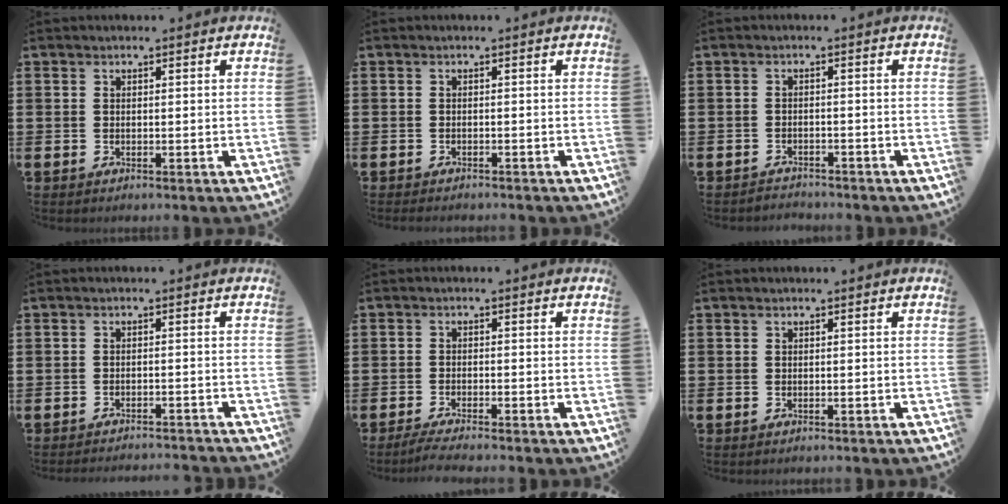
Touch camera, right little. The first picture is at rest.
{"total": 0.6, "force": [-0.6, 0.0, 0.0], "torque": [-0.002, -0.003, -0.012]}
{"total": 1.5, "force": [-1.5, 0.1, -0.2], "torque": [-0.001, 0.004, -0.033]}
{"total": 1.6, "force": [-1.6, -0.2, 0.0], "torque": [-0.002, 0.003, -0.033]}
{"total": 1.9, "force": [-1.7, -0.1, 1.0], "torque": [-0.016, 0.003, -0.031]}
{"total": 0.0}